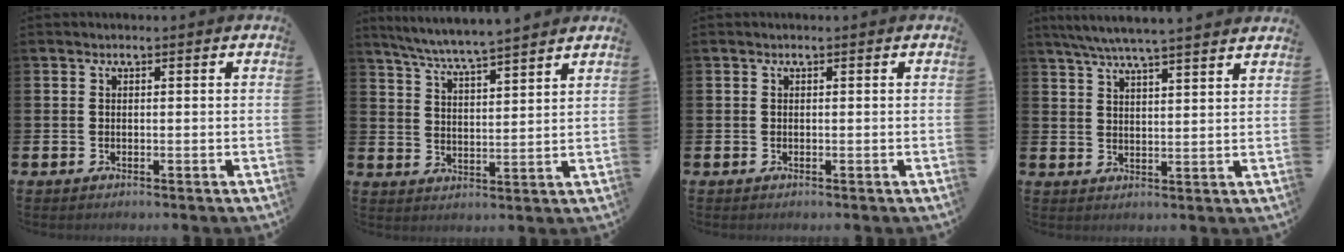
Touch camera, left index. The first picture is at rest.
{"total": 6.1, "force": [5.9, -0.6, 1.4], "torque": [-0.054, -0.036, 0.104]}
{"total": 0.0}
{"total": 6.1, "force": [5.8, -0.2, 1.8], "torque": [-0.059, -0.022, 0.106]}